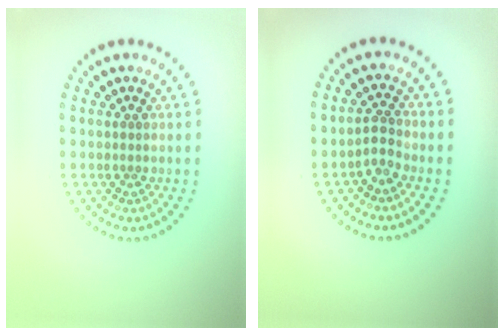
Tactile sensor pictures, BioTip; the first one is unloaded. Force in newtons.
{"total": 1.6, "press": 1.2, "slide": 1.0}